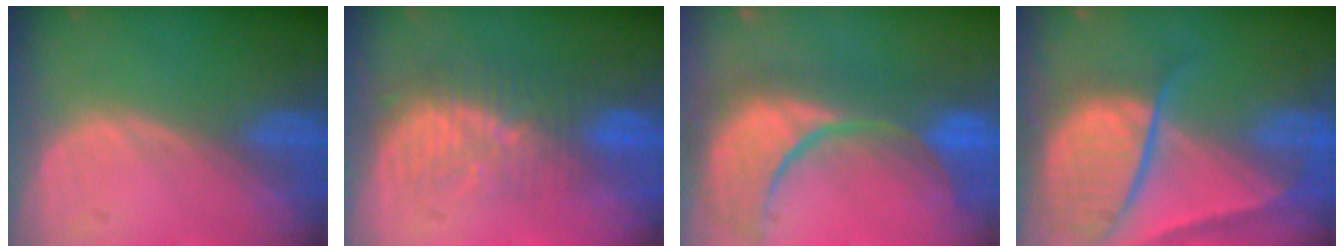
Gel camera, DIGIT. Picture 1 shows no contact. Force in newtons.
{"total": 8.5, "press": 7.6, "slide": 3.8}
{"total": 12.1, "press": 11.0, "slide": 5.1}
{"total": 10.3, "press": 8.7, "slide": 5.5}